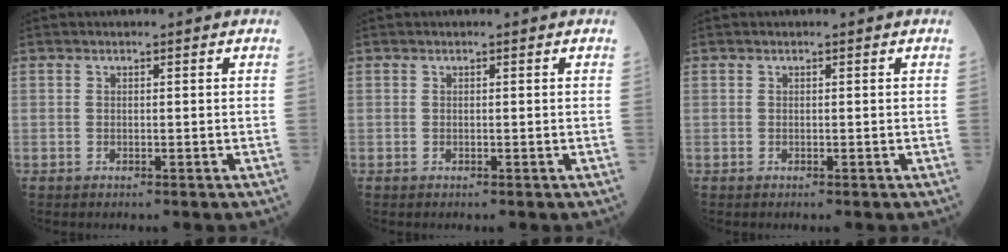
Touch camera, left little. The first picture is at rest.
{"total": 0.0}
{"total": 0.0}